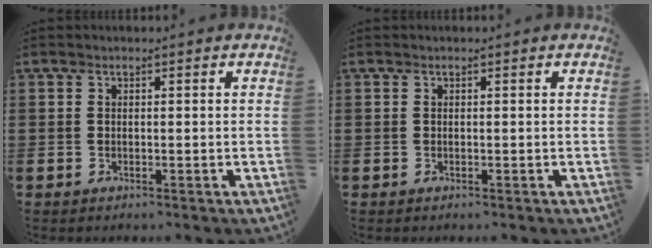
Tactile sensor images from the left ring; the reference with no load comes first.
{"total": 0.0}